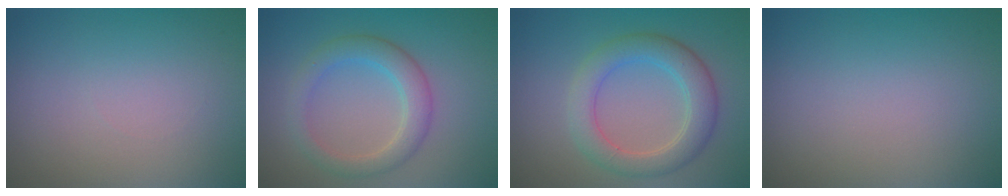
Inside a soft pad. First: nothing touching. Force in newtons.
{"total": 3.6, "press": 3.6, "slide": 0.2}
{"total": 4.6, "press": 4.6, "slide": 0.2}
{"total": 0.0}